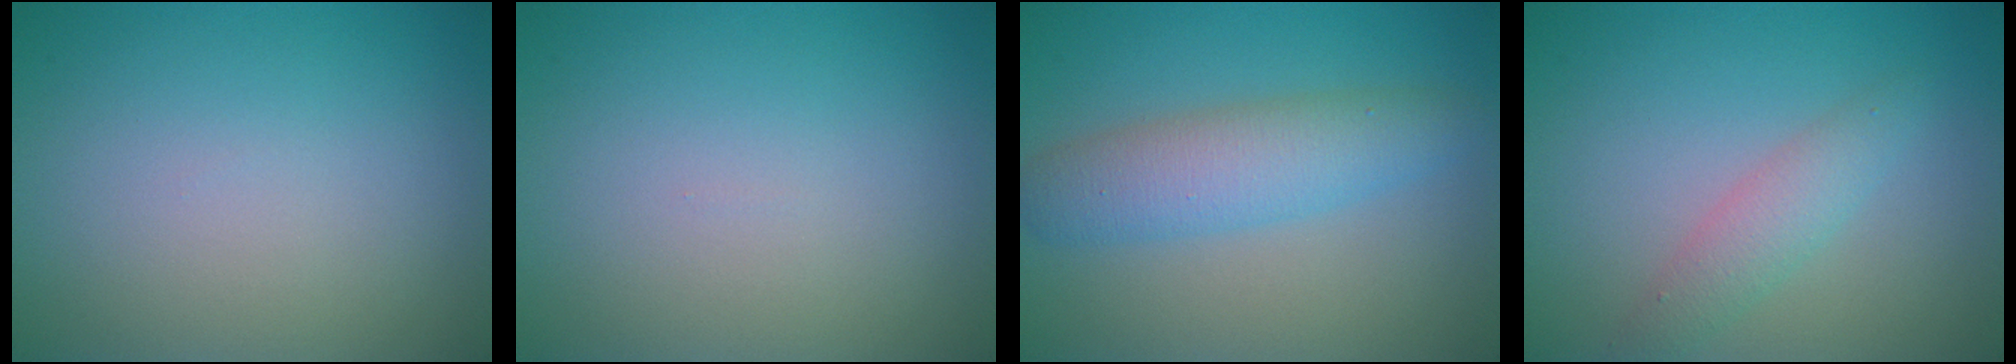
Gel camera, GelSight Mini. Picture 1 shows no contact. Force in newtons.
{"total": 0.0}
{"total": 4.6, "press": 4.6, "slide": 0.1}
{"total": 2.3, "press": 2.3, "slide": 0.1}